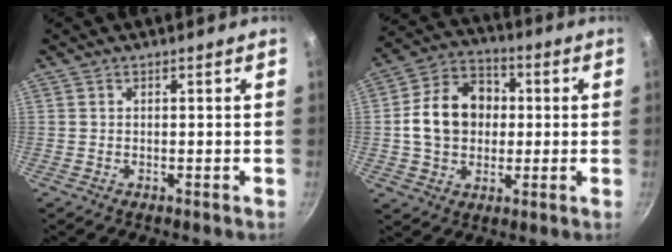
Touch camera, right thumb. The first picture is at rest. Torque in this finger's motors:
{"motor_torque": [-0.24, 0.46, 1.38, -0.18, 0.09]}